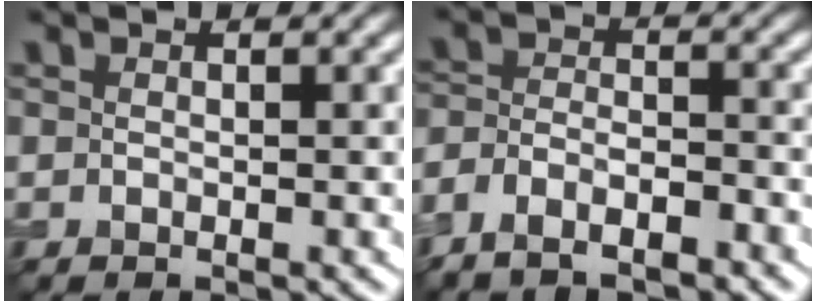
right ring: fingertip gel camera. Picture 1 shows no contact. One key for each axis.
{"total": 4.3, "fx": -3.4, "fy": 1.7, "fz": 2.0, "tx": -0.033, "ty": -0.004, "tz": -0.069}